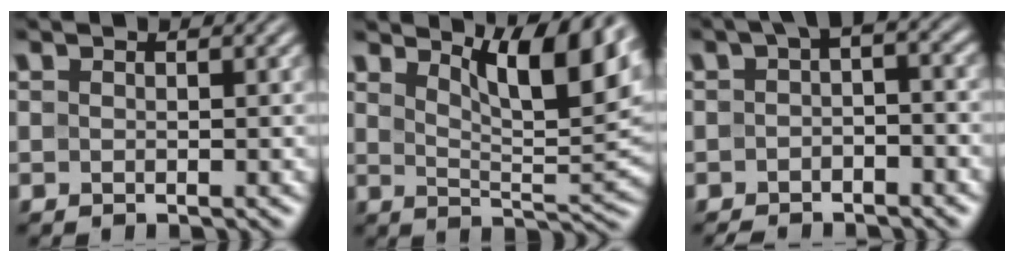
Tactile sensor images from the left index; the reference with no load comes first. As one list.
[{"total": 8.7, "force": [5.2, 2.1, 6.6], "torque": [-0.099, 0.000, 0.087]}, {"total": 3.6, "force": [-1.5, 1.6, 2.9], "torque": [-0.039, 0.010, -0.034]}]